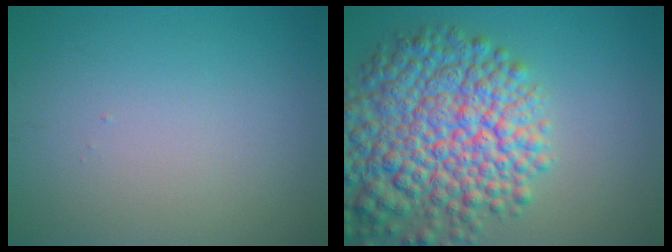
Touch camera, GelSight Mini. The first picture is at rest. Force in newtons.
{"total": 11.5, "press": 11.4, "slide": 0.6}